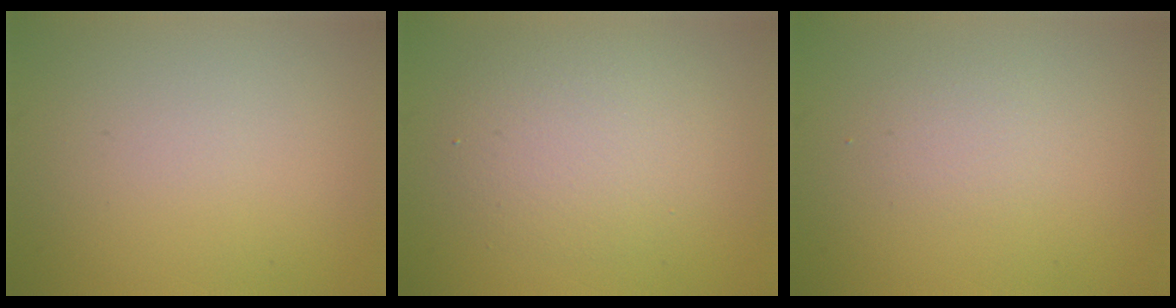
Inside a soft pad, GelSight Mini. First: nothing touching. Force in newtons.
{"total": 4.0, "press": 4.0, "slide": 0.3}
{"total": 1.3, "press": 1.3, "slide": 0.0}